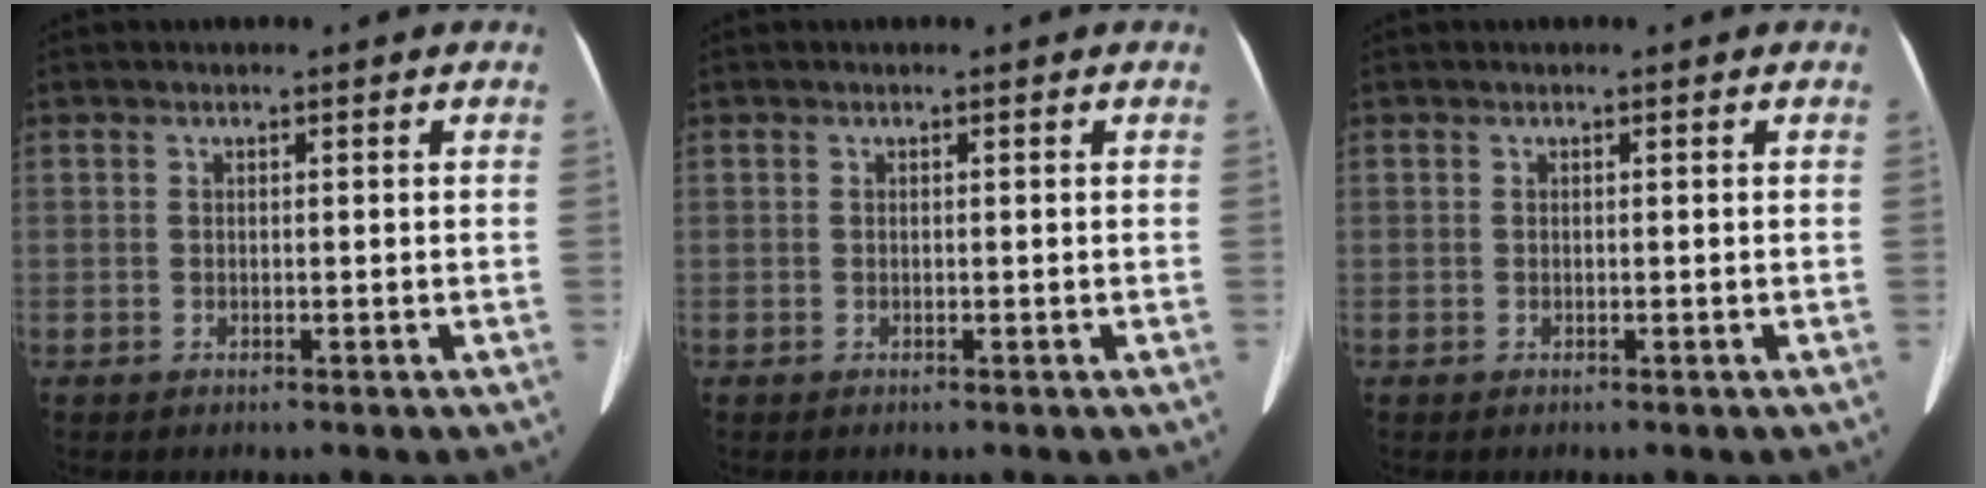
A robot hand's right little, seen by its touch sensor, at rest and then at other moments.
{"total": 0.0}
{"total": 0.0}